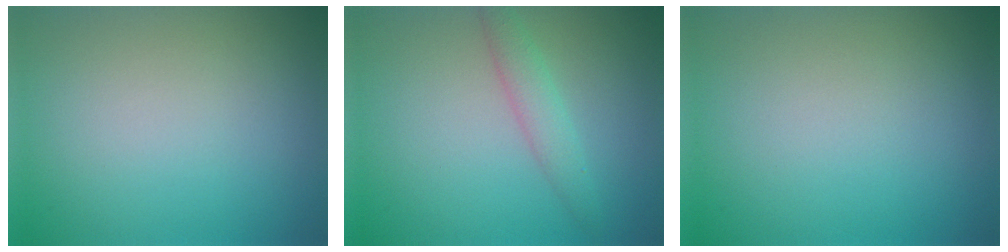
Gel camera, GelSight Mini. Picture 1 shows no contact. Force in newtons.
{"total": 2.1, "press": 2.1, "slide": 0.1}
{"total": 0.0}